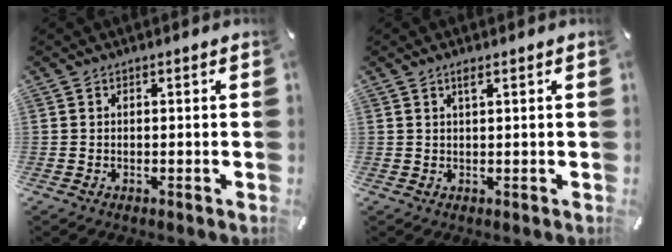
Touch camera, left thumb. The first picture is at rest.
{"total": 1.5, "force": [0.8, 0.2, 1.3], "torque": [-0.028, 0.000, 0.014]}